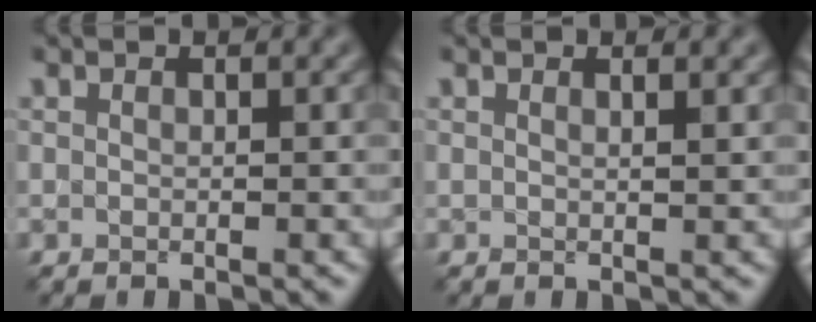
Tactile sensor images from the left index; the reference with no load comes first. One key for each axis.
{"total": 0.9, "fx": 0.7, "fy": 0.3, "fz": 0.6, "tx": -0.002, "ty": 0.002, "tz": 0.007}